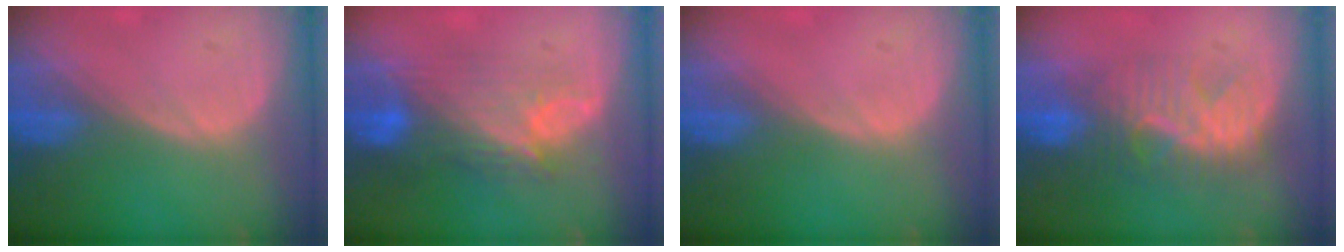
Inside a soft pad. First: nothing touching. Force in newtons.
{"total": 9.6, "press": 8.1, "slide": 5.1}
{"total": 0.0}
{"total": 8.4, "press": 8.0, "slide": 2.4}